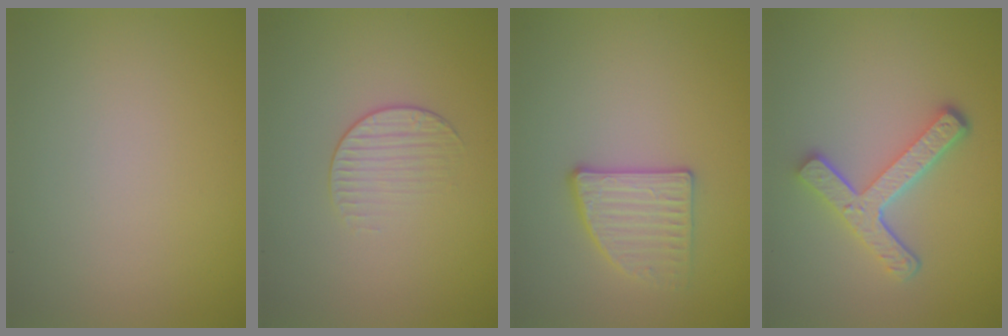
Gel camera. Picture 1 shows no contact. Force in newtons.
{"total": 1.7, "press": 1.0, "slide": 1.4}
{"total": 2.7, "press": 2.6, "slide": 0.8}
{"total": 4.7, "press": 3.6, "slide": 3.1}